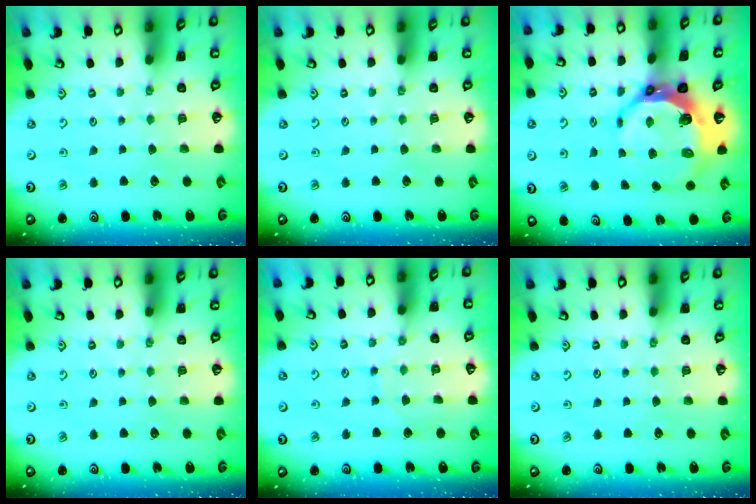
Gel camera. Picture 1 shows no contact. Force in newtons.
{"total": 0.0}
{"total": 11.1, "press": 10.2, "slide": 4.4}
{"total": 0.0}
{"total": 5.7, "press": 5.7, "slide": 0.4}
{"total": 0.0}